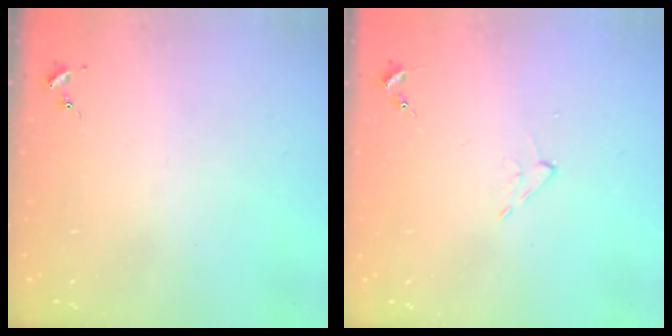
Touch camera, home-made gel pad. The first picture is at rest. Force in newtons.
{"total": 4.3, "press": 4.3, "slide": 0.7}